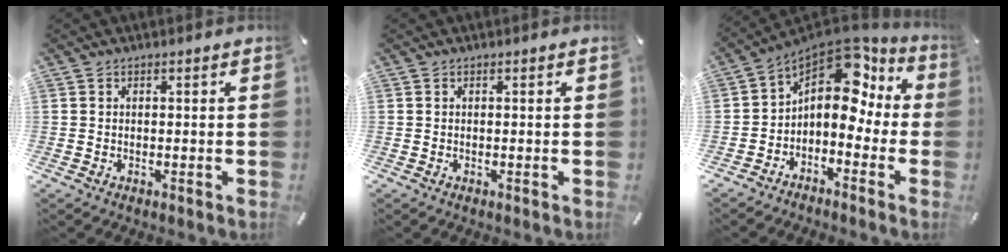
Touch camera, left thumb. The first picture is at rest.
{"total": 0.0}
{"total": 11.6, "force": [4.2, 7.2, 8.1], "torque": [-0.141, -0.041, 0.065]}